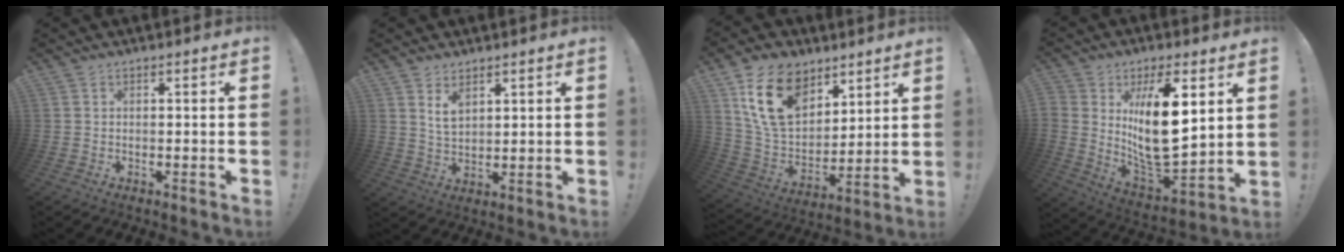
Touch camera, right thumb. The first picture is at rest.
{"total": 5.7, "force": [3.6, 3.2, 2.9], "torque": [-0.038, -0.020, 0.063]}
{"total": 19.2, "force": [9.8, 12.8, 10.4], "torque": [-0.172, -0.050, 0.186]}
{"total": 18.0, "force": [5.5, 8.7, 14.8], "torque": [-0.251, -0.042, 0.093]}